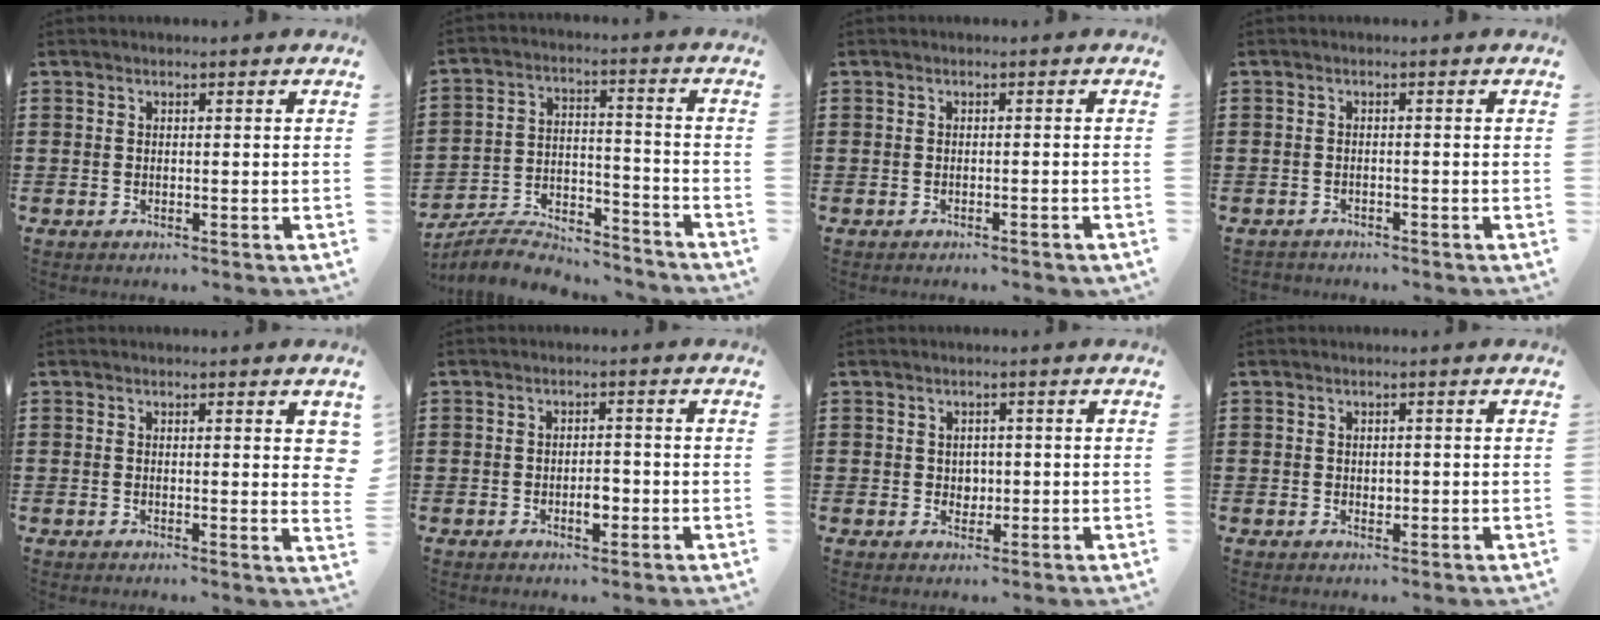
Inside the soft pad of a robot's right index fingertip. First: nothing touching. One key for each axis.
{"total": 6.4, "fx": -6.1, "fy": 1.4, "fz": 1.4, "tx": -0.033, "ty": 0.009, "tz": -0.121}
{"total": 0.7, "fx": -0.7, "fy": 0.1, "fz": 0.1, "tx": -0.005, "ty": -0.001, "tz": -0.015}
{"total": 1.1, "fx": -1.1, "fy": 0.2, "fz": -0.1, "tx": -0.002, "ty": 0.003, "tz": -0.025}
{"total": 1.4, "fx": 0.6, "fy": 0.2, "fz": 1.3, "tx": -0.019, "ty": -0.002, "tz": 0.009}
{"total": 2.9, "fx": -0.9, "fy": 1.3, "fz": 2.4, "tx": -0.045, "ty": 0.002, "tz": -0.016}
{"total": 1.7, "fx": 0.3, "fy": 1.6, "fz": 0.6, "tx": -0.009, "ty": 0.006, "tz": 0.003}
{"total": 1.0, "fx": 0.1, "fy": 0.8, "fz": 0.6, "tx": -0.013, "ty": 0.006, "tz": 0.002}